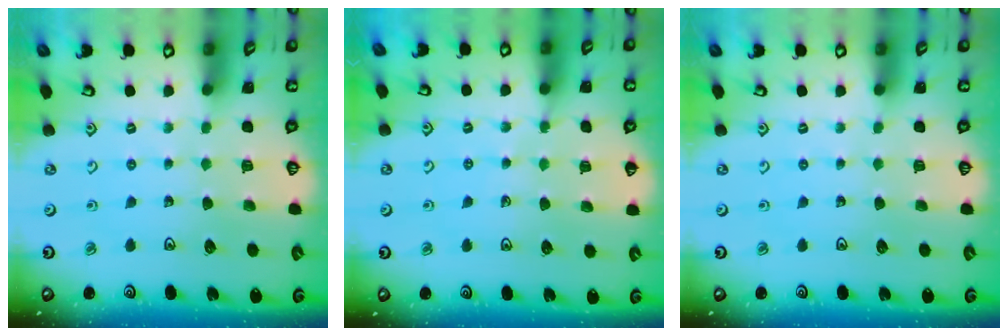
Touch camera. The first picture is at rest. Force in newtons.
{"total": 5.2, "press": 5.2, "slide": 0.9}
{"total": 0.0}